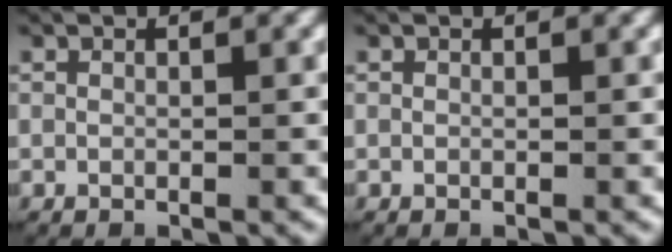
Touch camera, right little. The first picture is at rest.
{"total": 0.0}